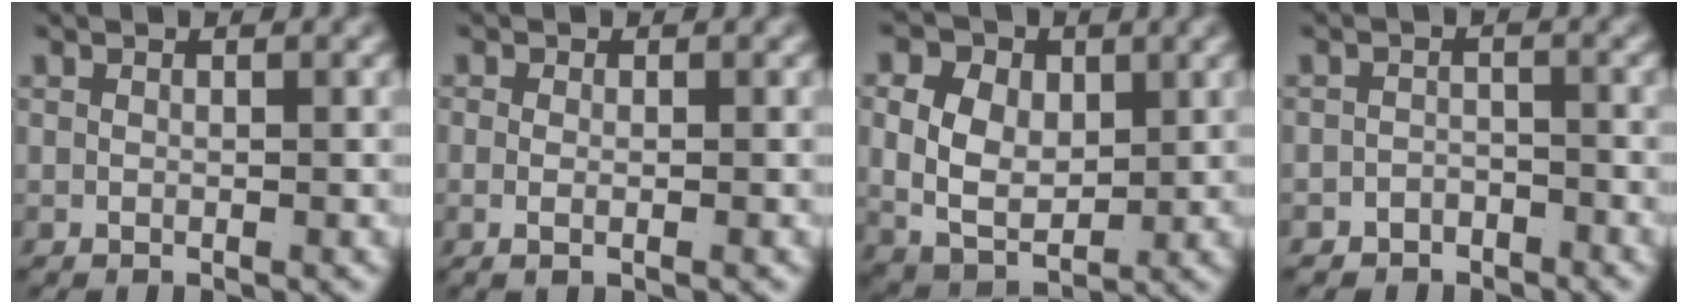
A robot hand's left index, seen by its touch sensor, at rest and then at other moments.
{"total": 1.1, "force": [-0.4, 0.0, 1.0], "torque": [-0.026, -0.011, -0.002]}
{"total": 9.5, "force": [0.3, 7.9, 5.3], "torque": [-0.115, -0.029, 0.009]}
{"total": 2.8, "force": [-2.6, 1.1, -0.4], "torque": [0.016, -0.013, -0.042]}